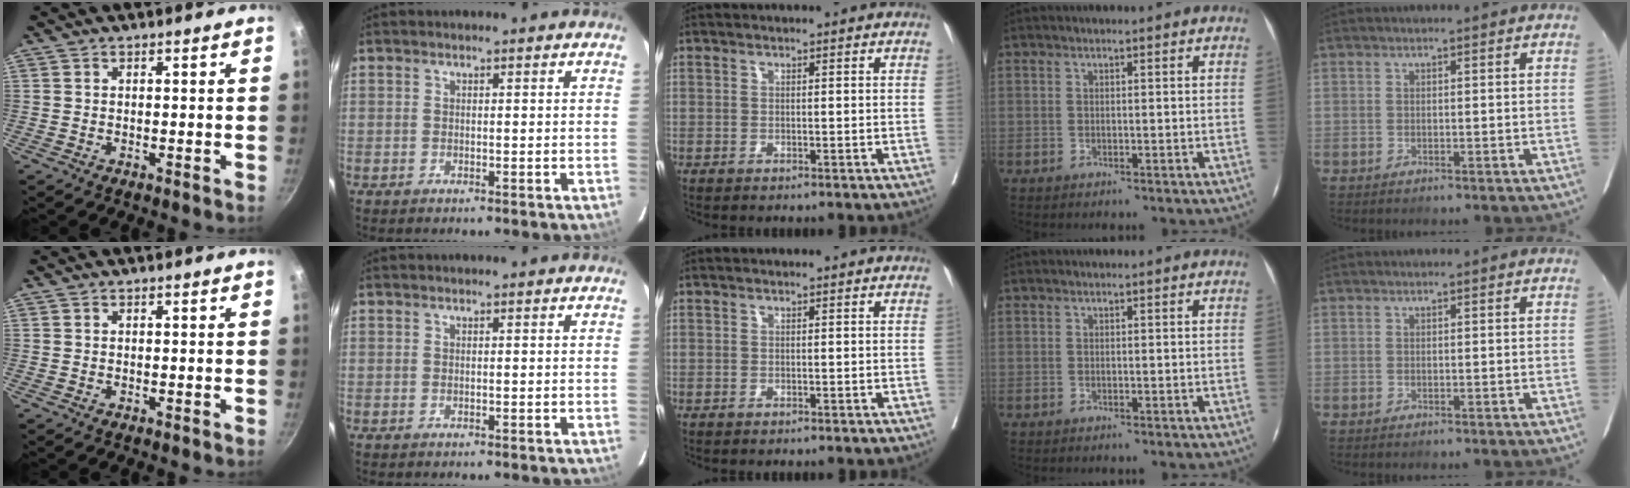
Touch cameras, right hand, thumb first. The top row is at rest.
{}